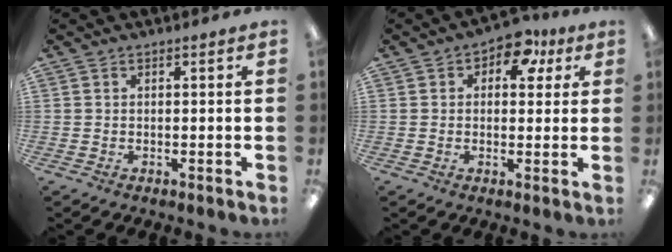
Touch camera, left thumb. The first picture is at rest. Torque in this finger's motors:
{"motor_torque": [-0.18, 0.04, 0.03, -0.09, 0.02]}